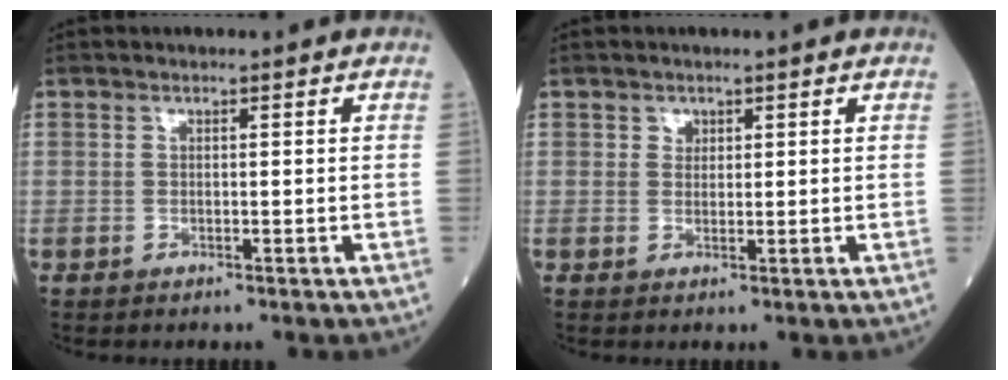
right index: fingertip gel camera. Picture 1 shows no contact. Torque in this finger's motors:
{"motor_torque": [-0.12, 0.02, -0.04, 0.01]}